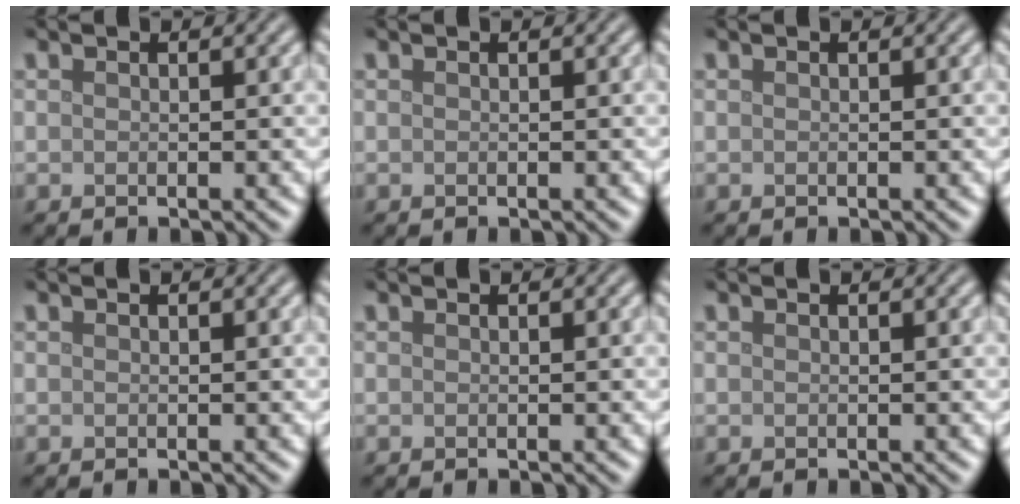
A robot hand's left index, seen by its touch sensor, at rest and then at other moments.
{"total": 0.0}
{"total": 0.0}
{"total": 0.0}
{"total": 0.0}
{"total": 0.0}